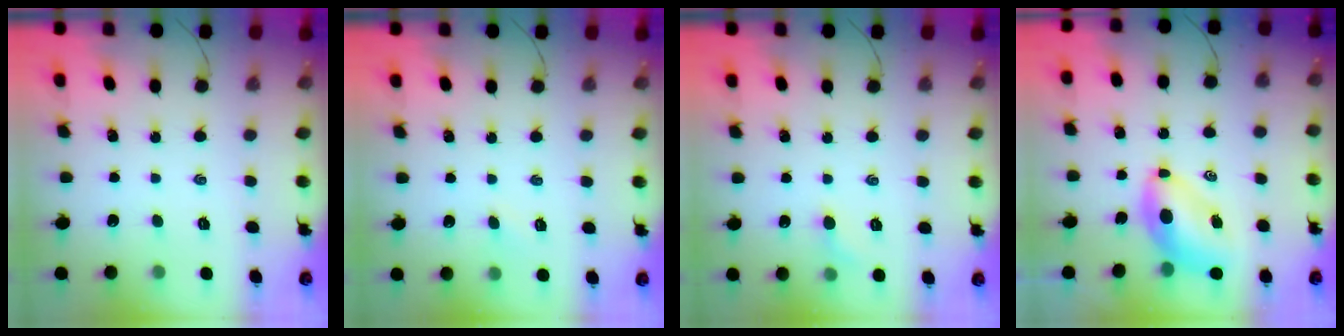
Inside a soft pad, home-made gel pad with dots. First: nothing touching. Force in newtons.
{"total": 2.5, "press": 2.3, "slide": 0.8}
{"total": 4.7, "press": 4.5, "slide": 1.5}
{"total": 6.8, "press": 6.6, "slide": 1.7}